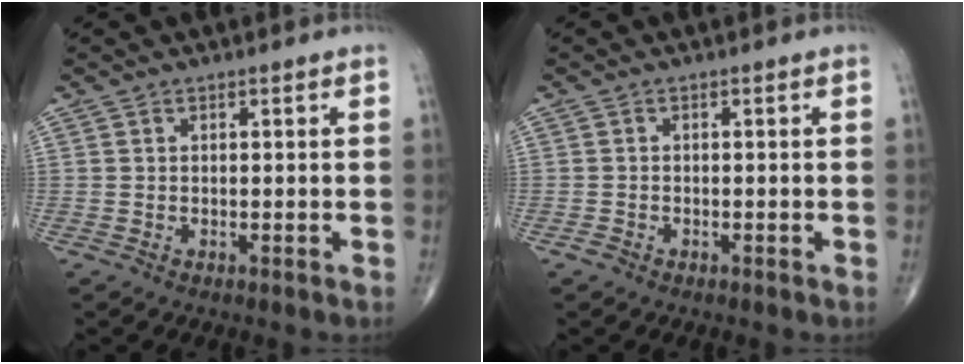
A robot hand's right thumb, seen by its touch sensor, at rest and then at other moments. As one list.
[{"total": 0.9, "force": [-0.6, 0.7, 0.3], "torque": [-0.003, 0.004, -0.012]}]